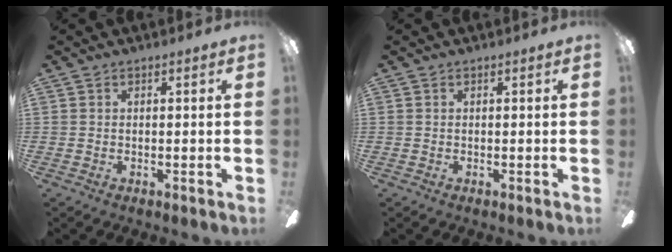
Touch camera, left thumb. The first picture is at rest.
{"total": 0.0}